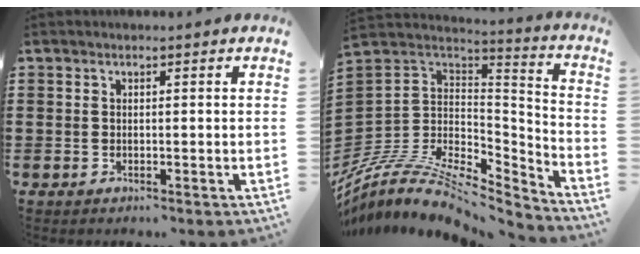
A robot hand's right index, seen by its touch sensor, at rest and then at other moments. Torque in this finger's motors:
{"motor_torque": [-0.08, -0.16, -0.80, -0.21]}